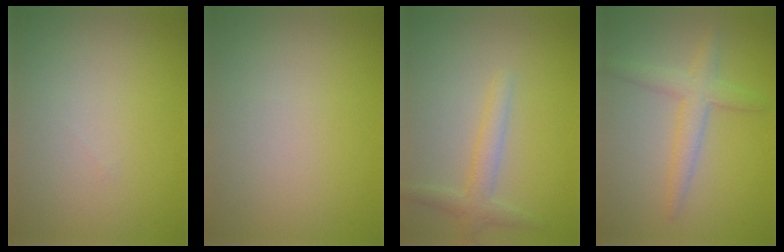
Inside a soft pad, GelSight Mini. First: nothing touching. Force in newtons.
{"total": 0.0}
{"total": 2.3, "press": 2.3, "slide": 0.1}
{"total": 3.0, "press": 3.0, "slide": 0.1}